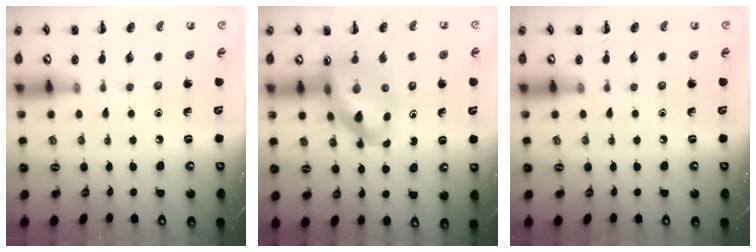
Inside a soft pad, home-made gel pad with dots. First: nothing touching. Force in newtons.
{"total": 12.5, "press": 12.1, "slide": 3.4}
{"total": 0.0}